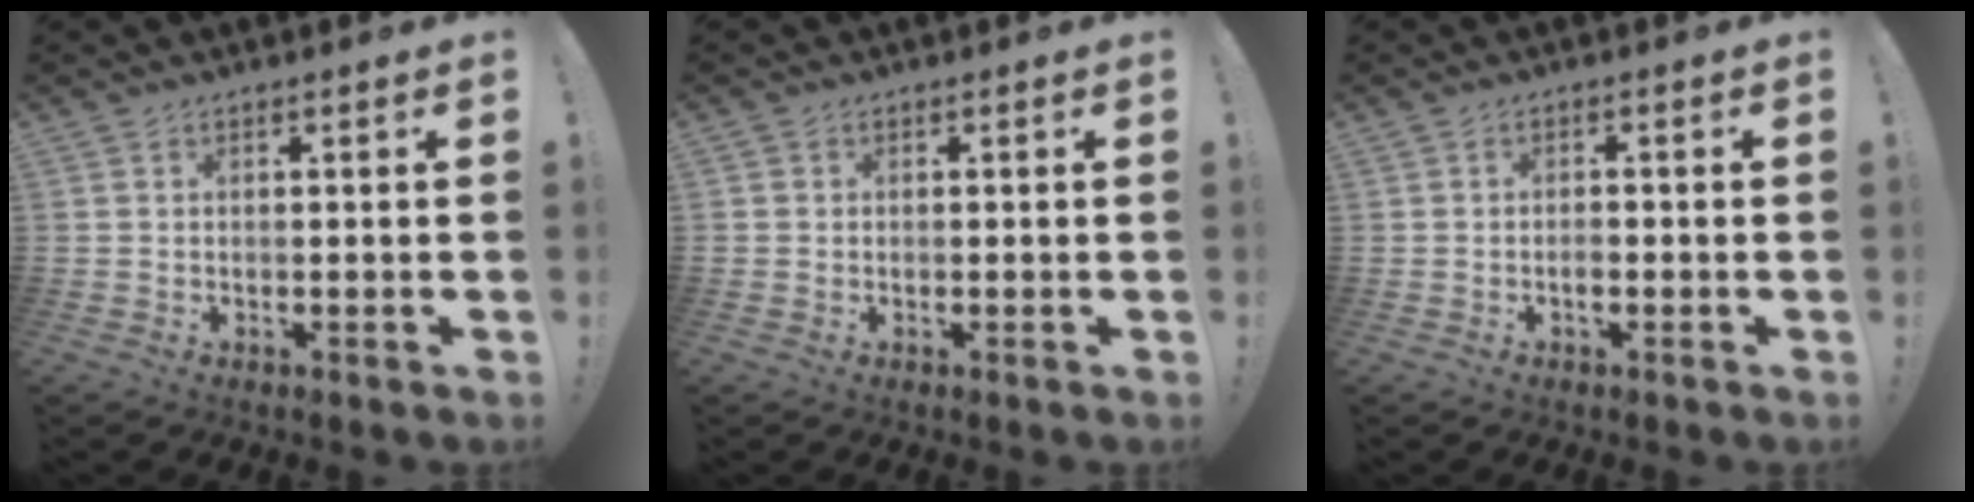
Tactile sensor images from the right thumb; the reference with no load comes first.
{"total": 0.8, "force": [0.4, 0.6, -0.2], "torque": [0.005, 0.001, 0.009]}
{"total": 1.4, "force": [-0.6, 0.7, 1.1], "torque": [-0.009, -0.002, -0.012]}